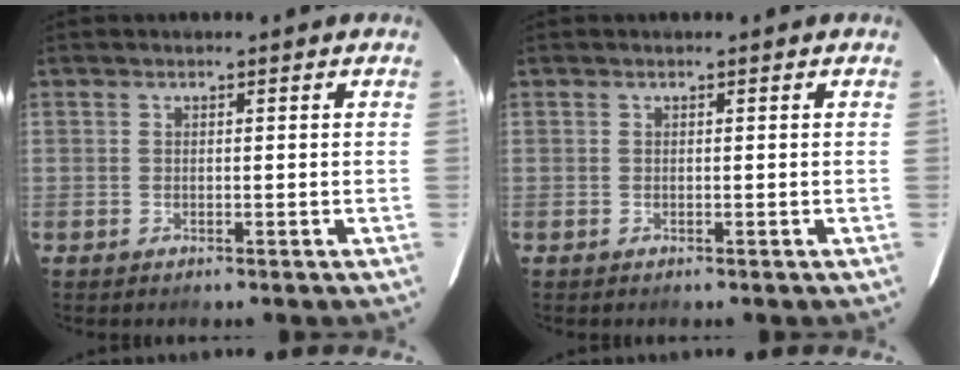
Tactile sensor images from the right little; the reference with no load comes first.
{"total": 0.0}